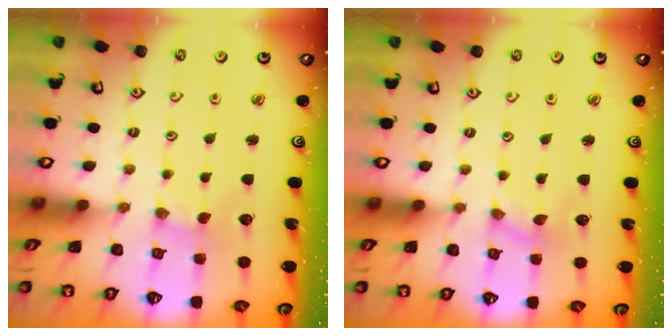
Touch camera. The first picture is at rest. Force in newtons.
{"total": 0.0}